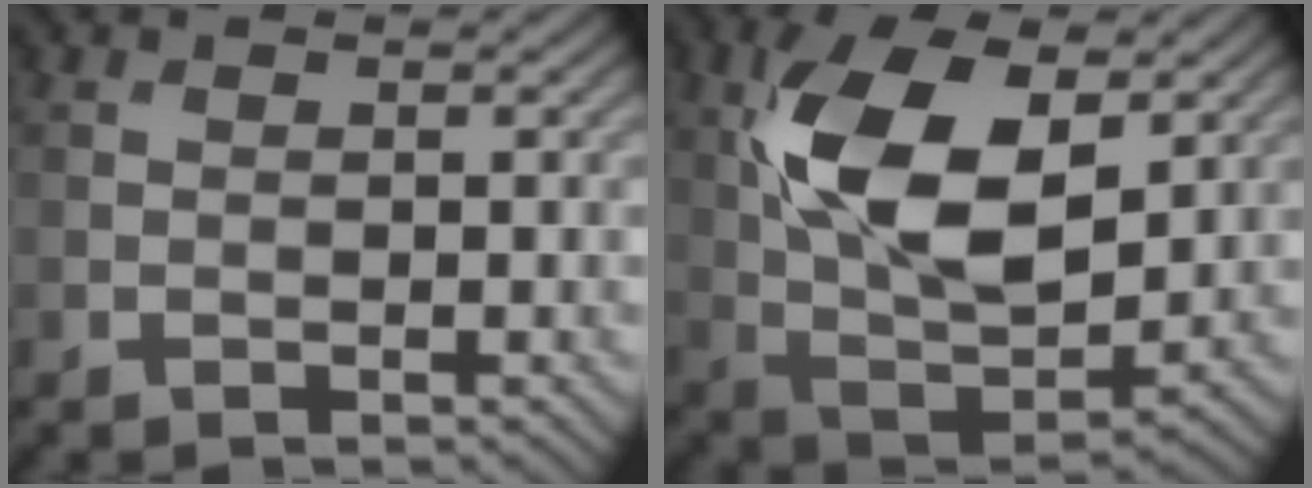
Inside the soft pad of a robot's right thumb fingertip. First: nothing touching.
{"total": 13.4, "force": [3.8, 7.0, 10.8], "torque": [-0.226, 0.004, 0.072]}